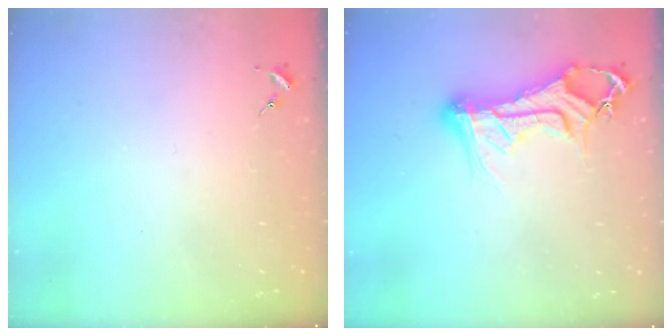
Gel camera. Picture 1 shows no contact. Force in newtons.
{"total": 14.3, "press": 14.2, "slide": 1.4}